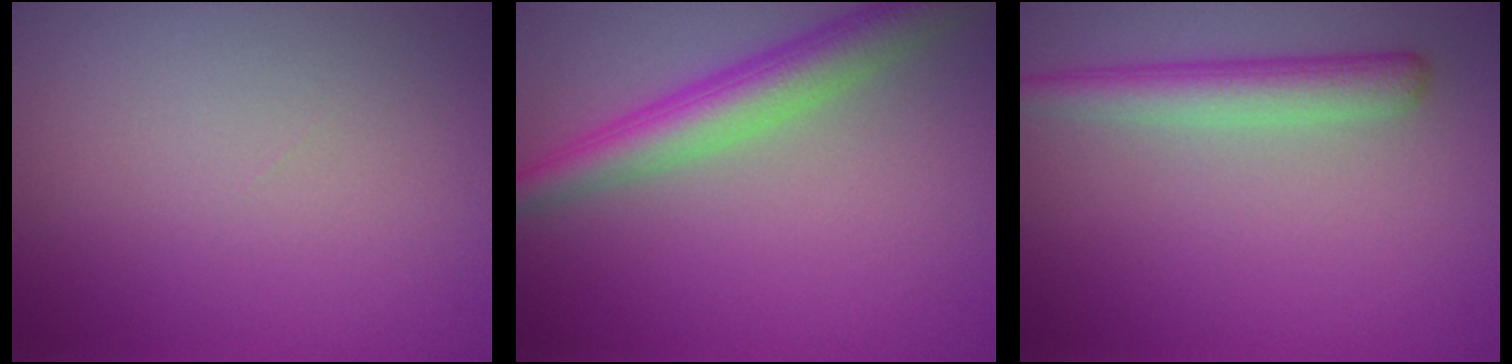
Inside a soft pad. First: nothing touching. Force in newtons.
{"total": 5.2, "press": 5.2, "slide": 0.2}
{"total": 3.4, "press": 3.4, "slide": 0.1}